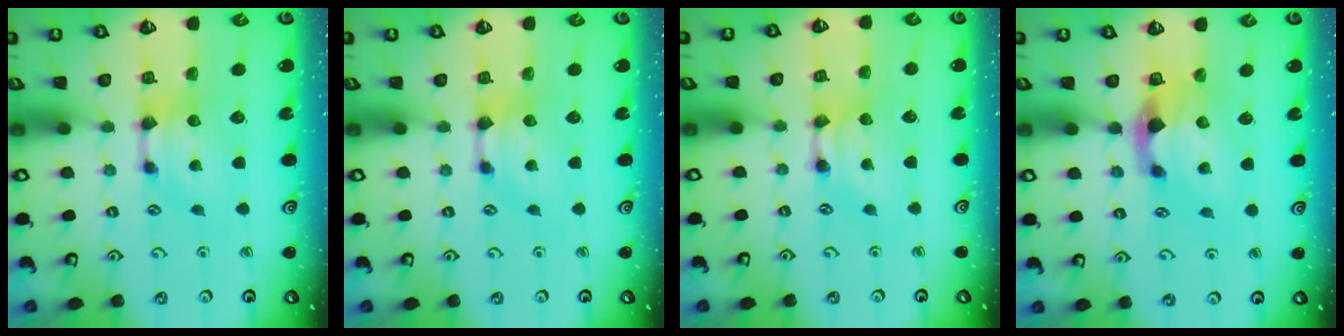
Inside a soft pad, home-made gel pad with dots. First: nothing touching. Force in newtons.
{"total": 0.0}
{"total": 1.7, "press": 1.7, "slide": 0.1}
{"total": 3.0, "press": 2.7, "slide": 1.4}